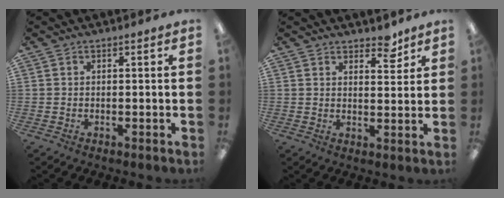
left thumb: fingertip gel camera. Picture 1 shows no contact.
{"total": 4.9, "force": [4.1, 1.9, 1.8], "torque": [-0.003, -0.028, 0.068]}